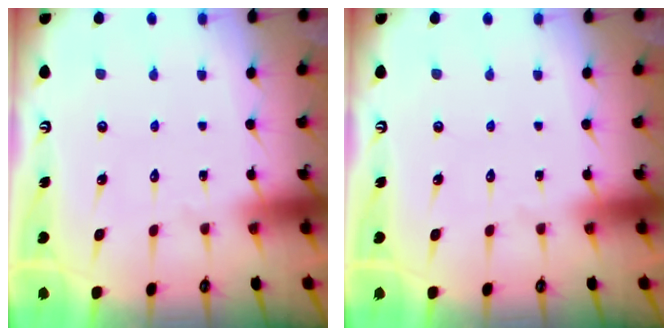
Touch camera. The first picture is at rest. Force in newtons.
{"total": 0.0}